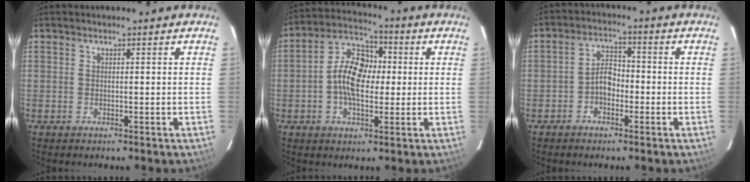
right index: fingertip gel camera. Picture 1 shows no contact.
{"total": 10.9, "force": [-0.3, 6.5, 8.8], "torque": [-0.170, 0.024, -0.012]}
{"total": 4.3, "force": [-1.8, 2.9, 2.7], "torque": [-0.048, 0.015, -0.031]}